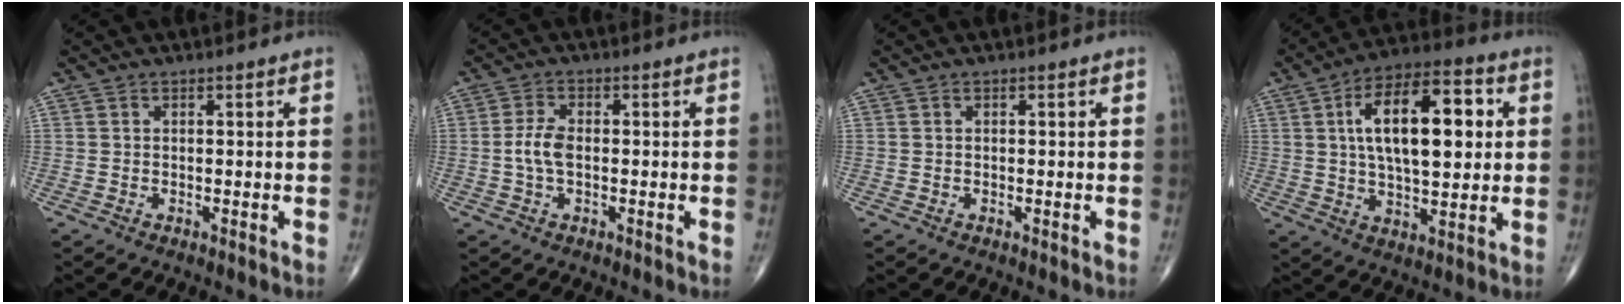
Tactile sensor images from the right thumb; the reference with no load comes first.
{"total": 5.6, "force": [-0.3, 2.8, 4.9], "torque": [-0.112, 0.007, -0.008]}
{"total": 0.0}
{"total": 18.4, "force": [3.8, 8.4, 16.0], "torque": [-0.241, 0.012, 0.056]}